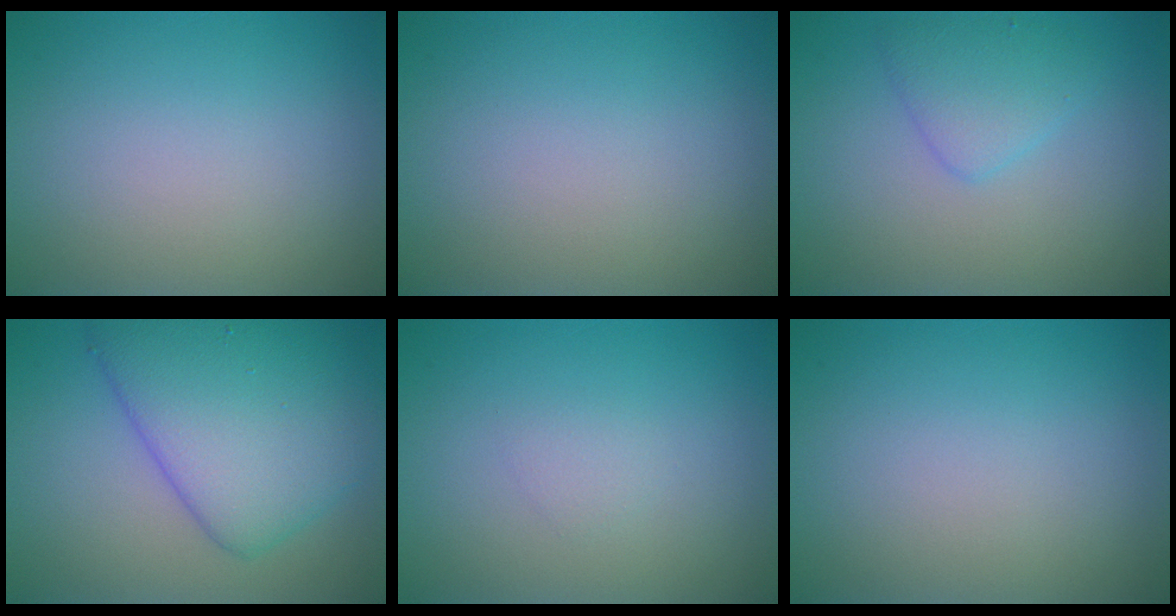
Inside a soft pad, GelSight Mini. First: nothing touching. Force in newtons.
{"total": 0.0}
{"total": 2.5, "press": 2.5, "slide": 0.1}
{"total": 8.3, "press": 8.3, "slide": 0.3}
{"total": 0.8, "press": 0.8, "slide": 0.1}
{"total": 0.0}